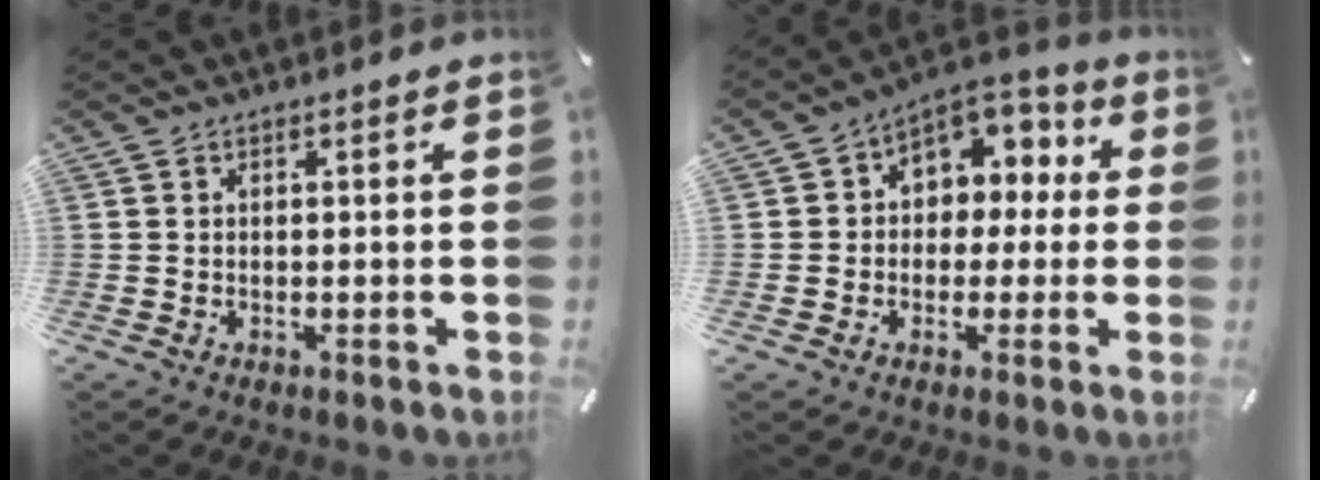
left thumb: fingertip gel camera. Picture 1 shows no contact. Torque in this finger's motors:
{"motor_torque": [0.43, 0.48, 0.61, 0.27, 0.07]}